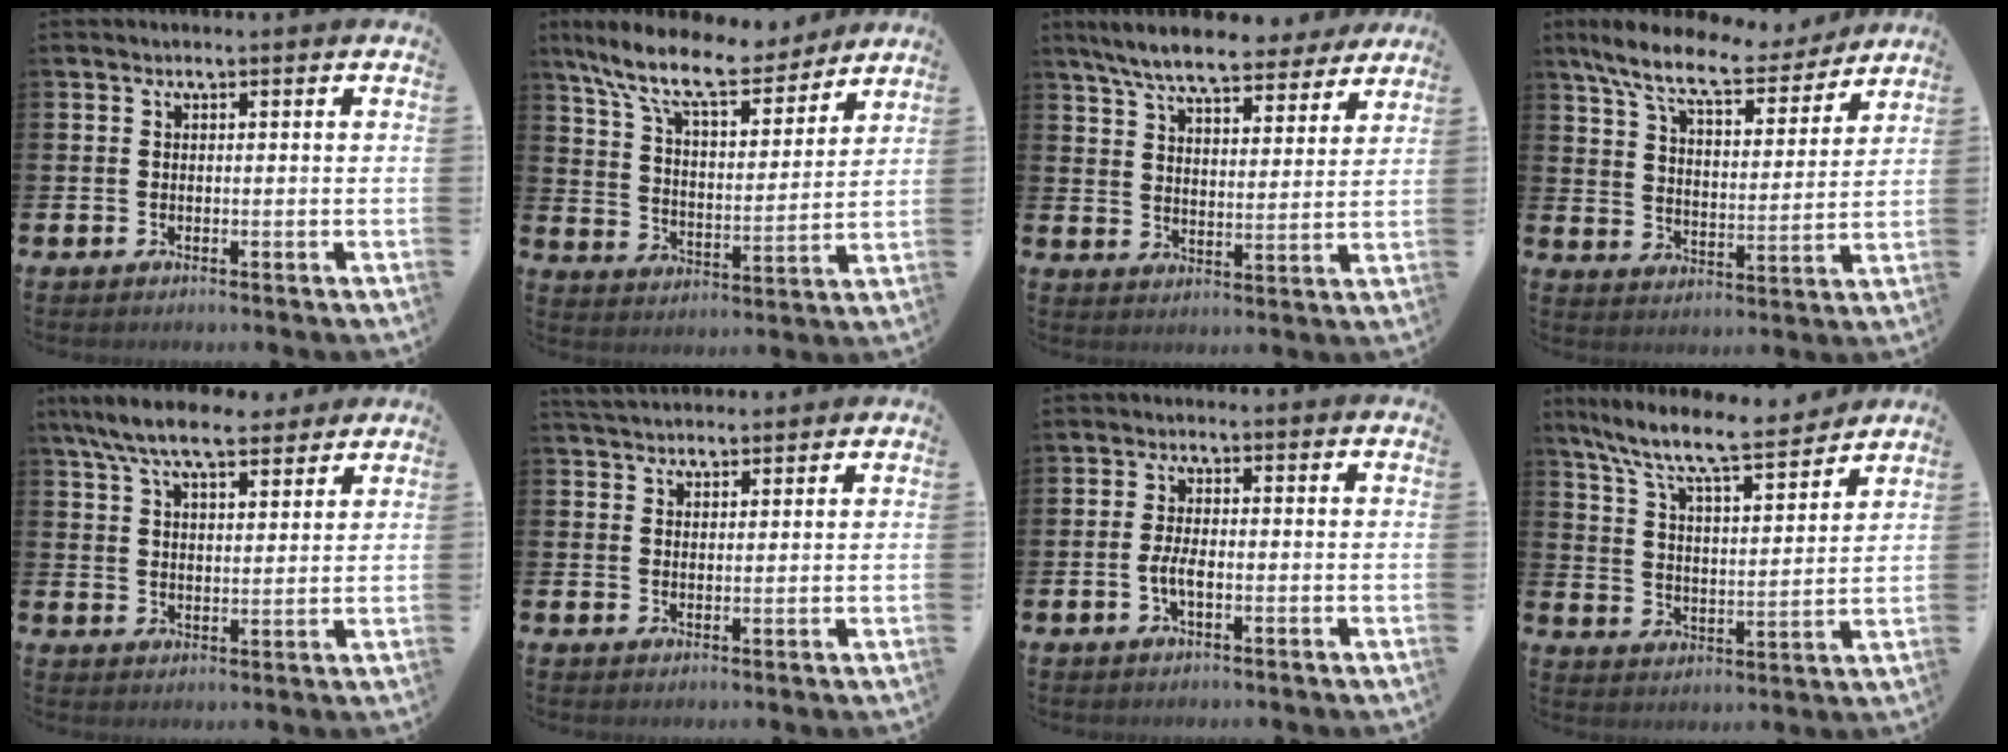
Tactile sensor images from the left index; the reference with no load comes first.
{"total": 12.0, "force": [10.2, 3.4, 5.4], "torque": [-0.134, -0.060, 0.175]}
{"total": 8.6, "force": [7.8, 1.6, 3.2], "torque": [-0.080, -0.043, 0.137]}
{"total": 10.8, "force": [9.3, 2.6, 4.9], "torque": [-0.129, -0.049, 0.161]}
{"total": 8.7, "force": [7.8, 2.2, 3.3], "torque": [-0.087, -0.025, 0.142]}
{"total": 3.5, "force": [3.4, 0.7, 0.4], "torque": [-0.007, -0.014, 0.061]}
{"total": 2.5, "force": [-0.7, 0.9, 2.2], "torque": [-0.040, 0.002, -0.015]}
{"total": 9.2, "force": [8.3, 1.2, 3.8], "torque": [-0.108, -0.058, 0.138]}